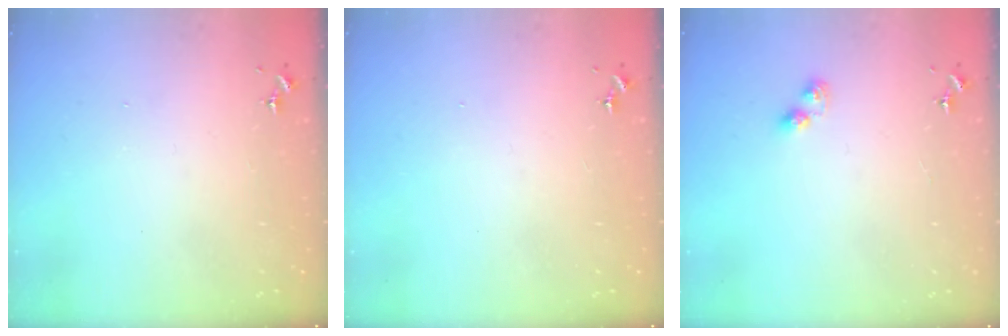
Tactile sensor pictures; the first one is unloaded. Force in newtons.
{"total": 0.0}
{"total": 2.6, "press": 2.5, "slide": 0.4}